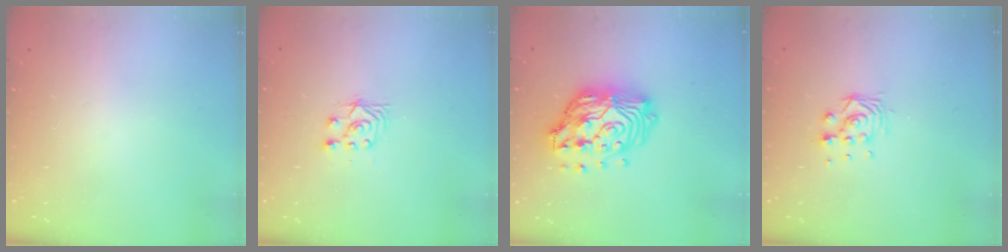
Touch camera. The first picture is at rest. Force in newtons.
{"total": 4.4, "press": 4.2, "slide": 1.0}
{"total": 19.1, "press": 19.0, "slide": 1.5}
{"total": 7.5, "press": 7.5, "slide": 0.4}